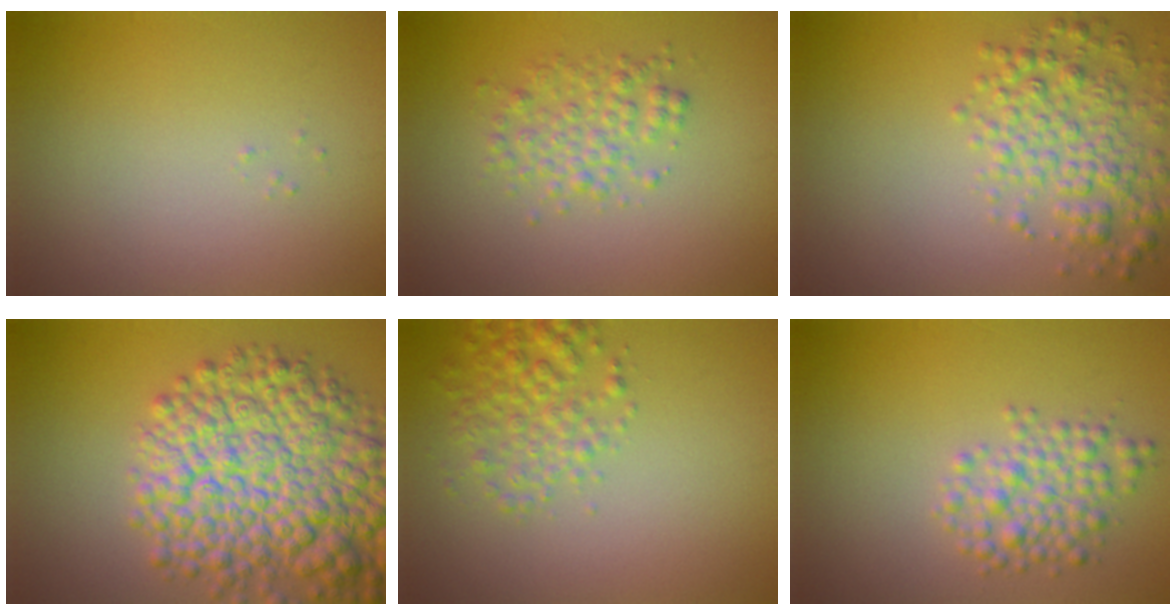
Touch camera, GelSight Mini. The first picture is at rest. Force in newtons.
{"total": 2.6, "press": 2.6, "slide": 0.0}
{"total": 4.2, "press": 4.2, "slide": 0.1}
{"total": 11.5, "press": 11.5, "slide": 0.4}
{"total": 3.4, "press": 3.4, "slide": 0.1}
{"total": 3.3, "press": 3.3, "slide": 0.2}